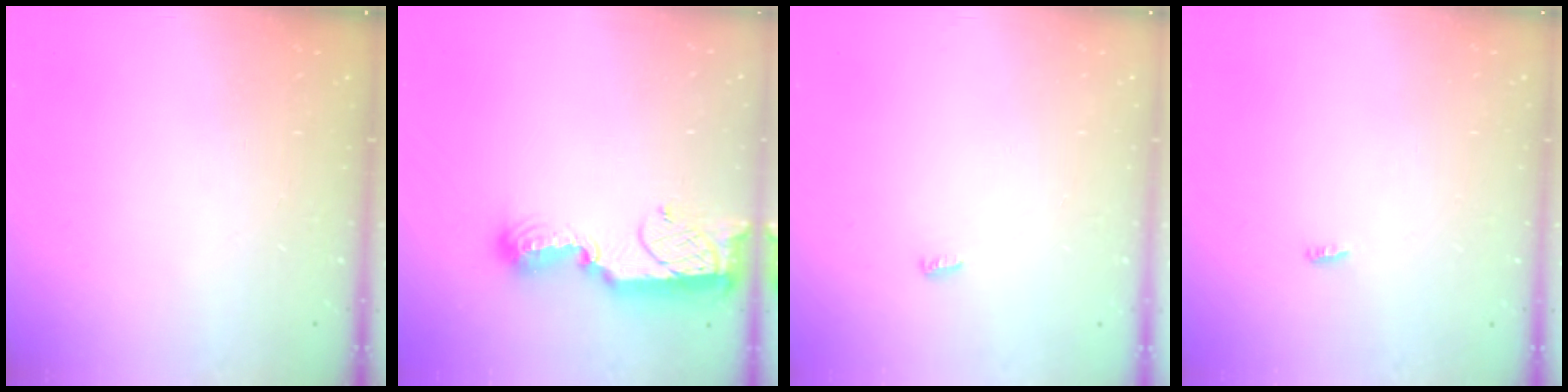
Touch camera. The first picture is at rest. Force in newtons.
{"total": 12.8, "press": 11.4, "slide": 5.9}
{"total": 2.8, "press": 2.8, "slide": 0.5}
{"total": 2.8, "press": 2.7, "slide": 0.8}